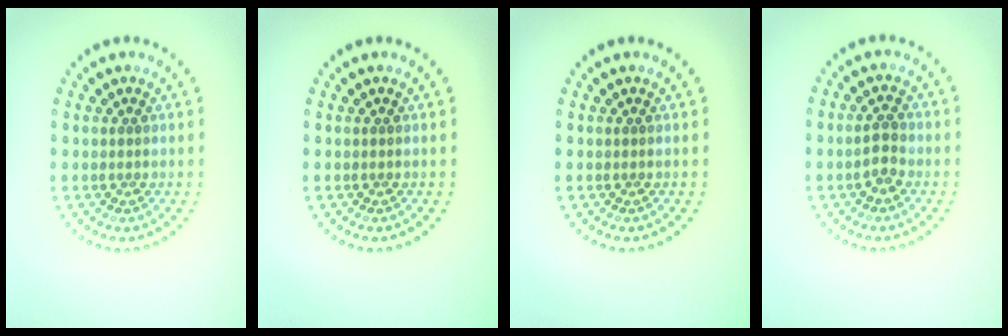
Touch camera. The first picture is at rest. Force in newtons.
{"total": 0.0}
{"total": 0.0}
{"total": 2.1, "press": 2.1, "slide": 0.5}